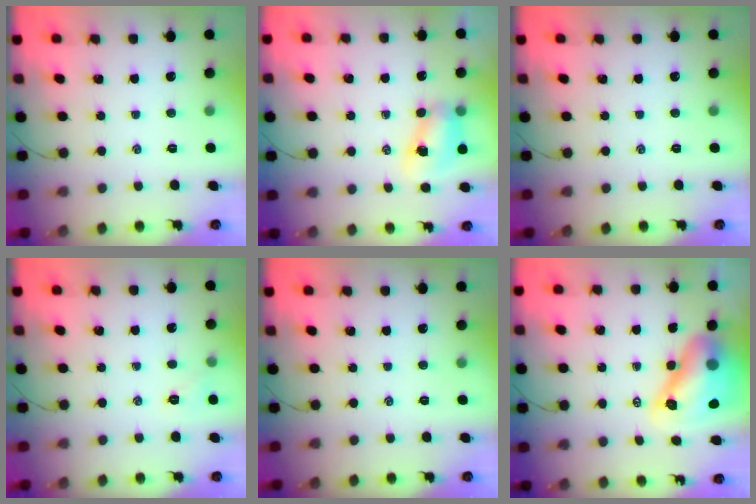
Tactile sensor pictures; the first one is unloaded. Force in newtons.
{"total": 8.4, "press": 8.3, "slide": 1.2}
{"total": 0.0}
{"total": 5.2, "press": 5.0, "slide": 1.4}
{"total": 0.0}
{"total": 12.2, "press": 11.6, "slide": 3.7}